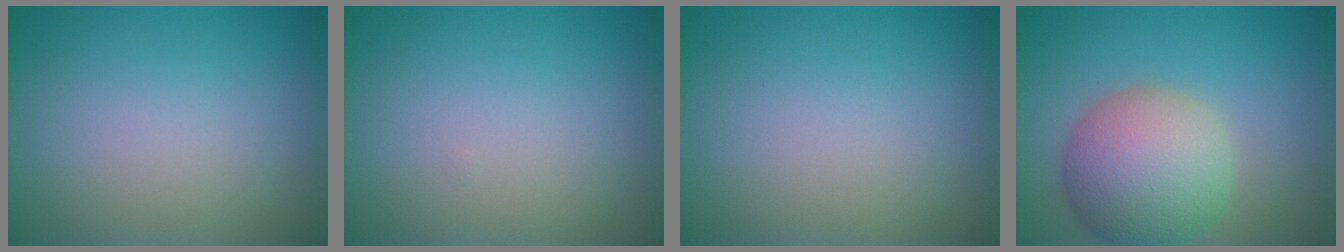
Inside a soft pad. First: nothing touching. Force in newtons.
{"total": 0.0}
{"total": 0.0}
{"total": 8.1, "press": 8.1, "slide": 0.3}